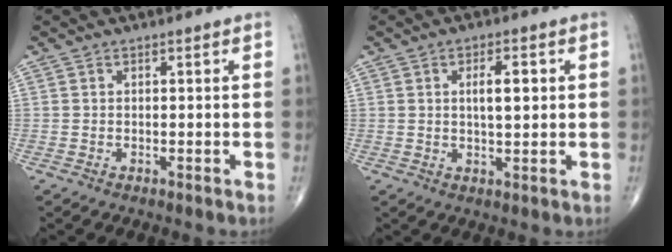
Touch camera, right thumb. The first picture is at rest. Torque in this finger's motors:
{"motor_torque": [0.92, 1.58, 0.88, 0.04, 0.09]}